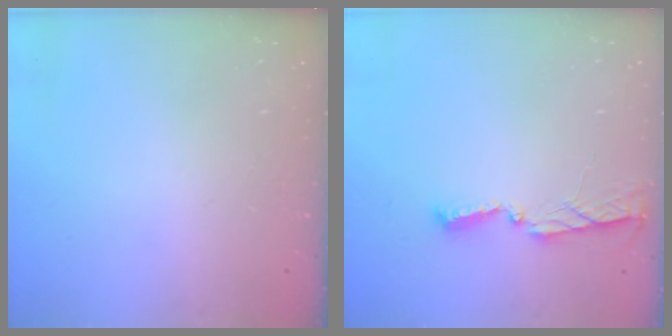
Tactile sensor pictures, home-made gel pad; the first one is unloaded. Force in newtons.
{"total": 4.0, "press": 4.0, "slide": 0.5}